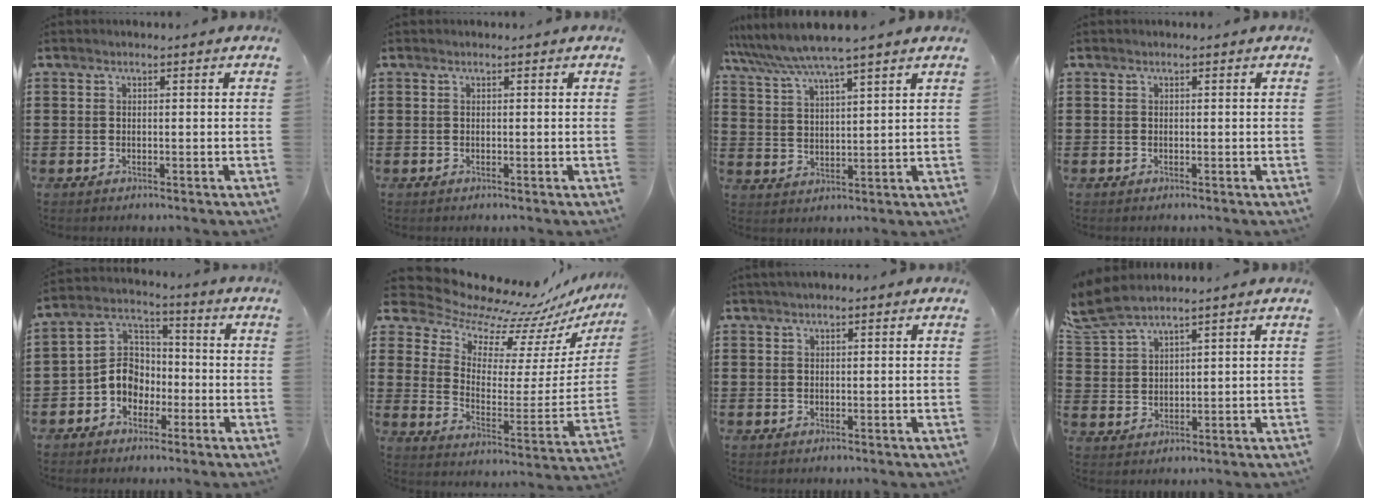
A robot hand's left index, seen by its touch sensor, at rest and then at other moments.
{"total": 0.0}
{"total": 5.7, "force": [5.0, 0.1, 2.8], "torque": [-0.071, -0.023, 0.085]}
{"total": 0.0}
{"total": 6.5, "force": [-2.4, 5.5, 2.4], "torque": [-0.079, 0.003, -0.054]}
{"total": 10.1, "force": [8.8, 4.0, 2.9], "torque": [-0.080, -0.078, 0.148]}
{"total": 0.7, "force": [0.3, 0.5, 0.4], "torque": [-0.009, 0.006, 0.005]}
{"total": 5.0, "force": [4.3, 1.0, 2.4], "torque": [-0.070, -0.013, 0.078]}